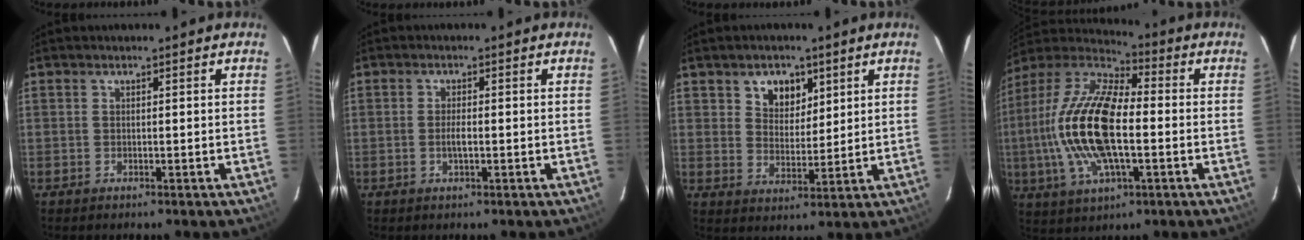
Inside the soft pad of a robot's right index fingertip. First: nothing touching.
{"total": 1.9, "force": [-0.4, 0.7, 1.7], "torque": [-0.033, -0.002, -0.007]}
{"total": 6.4, "force": [3.3, 4.6, 2.9], "torque": [-0.040, 0.007, 0.062]}
{"total": 20.5, "force": [-1.9, 8.4, 18.6], "torque": [-0.382, 0.001, -0.045]}